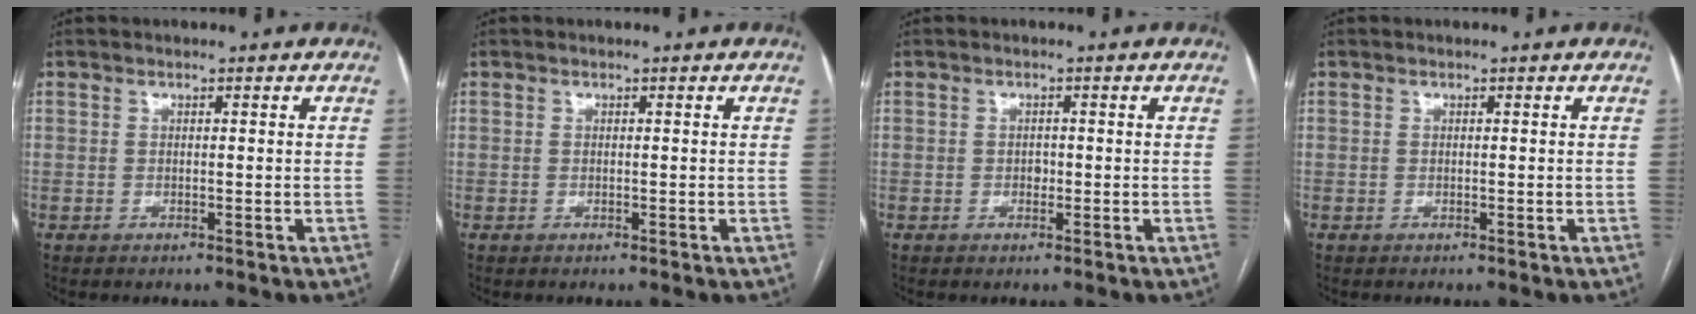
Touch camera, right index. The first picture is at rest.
{"total": 0.0}
{"total": 1.1, "force": [-0.2, 0.8, 0.7], "torque": [-0.011, 0.002, -0.002]}
{"total": 0.0}